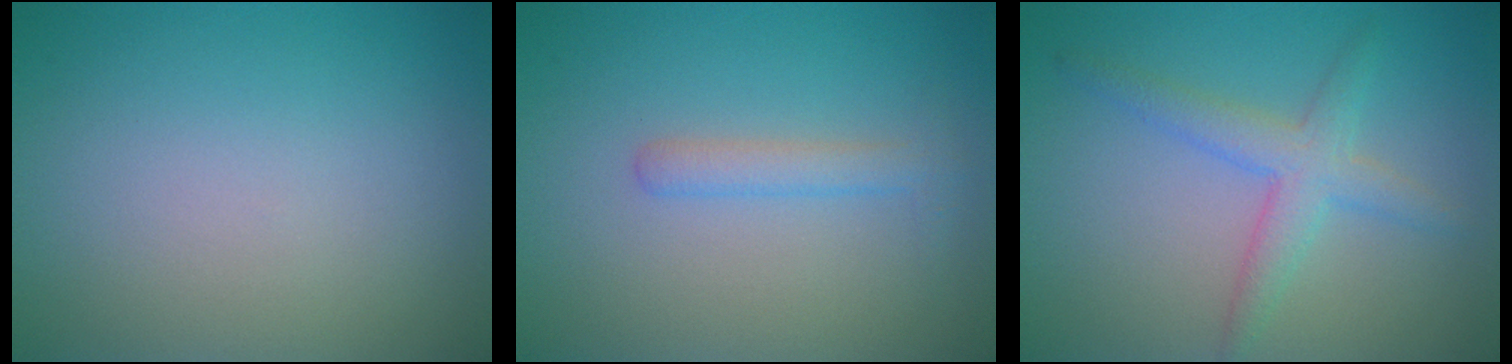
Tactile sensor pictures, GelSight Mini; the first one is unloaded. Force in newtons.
{"total": 1.7, "press": 1.7, "slide": 0.1}
{"total": 3.1, "press": 3.1, "slide": 0.0}